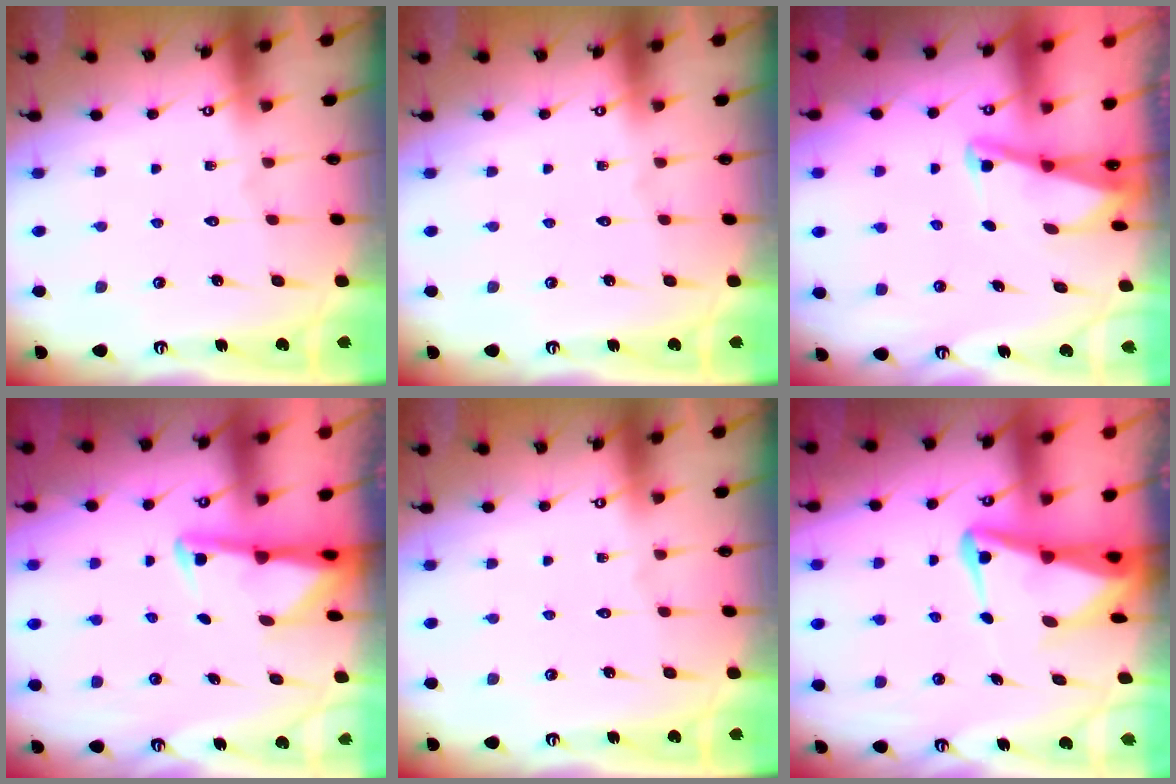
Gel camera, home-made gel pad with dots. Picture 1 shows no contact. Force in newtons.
{"total": 0.0}
{"total": 2.1, "press": 2.1, "slide": 0.4}
{"total": 2.7, "press": 2.7, "slide": 0.7}
{"total": 0.0}
{"total": 4.9, "press": 4.8, "slide": 0.9}